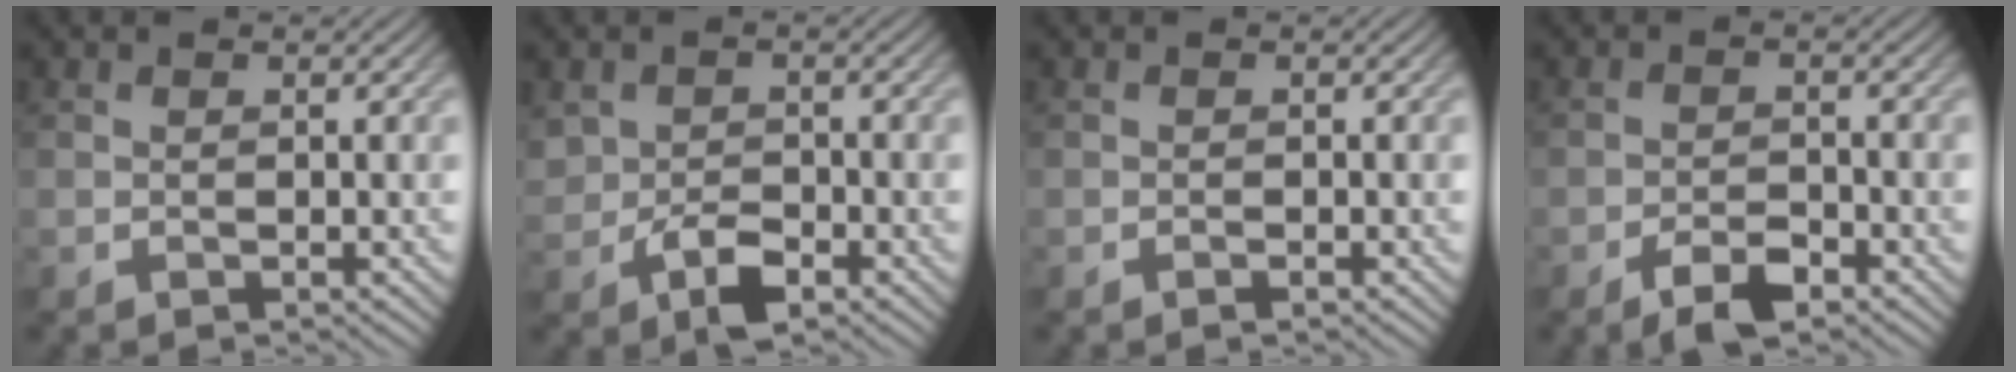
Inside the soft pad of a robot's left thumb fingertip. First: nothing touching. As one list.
[{"total": 4.2, "force": [-1.7, 2.7, 2.7], "torque": [-0.056, -0.011, -0.033]}, {"total": 1.0, "force": [-0.6, 0.1, 0.7], "torque": [-0.015, -0.001, -0.012]}, {"total": 3.7, "force": [-2.6, 1.1, 2.4], "torque": [-0.046, 0.001, -0.049]}]